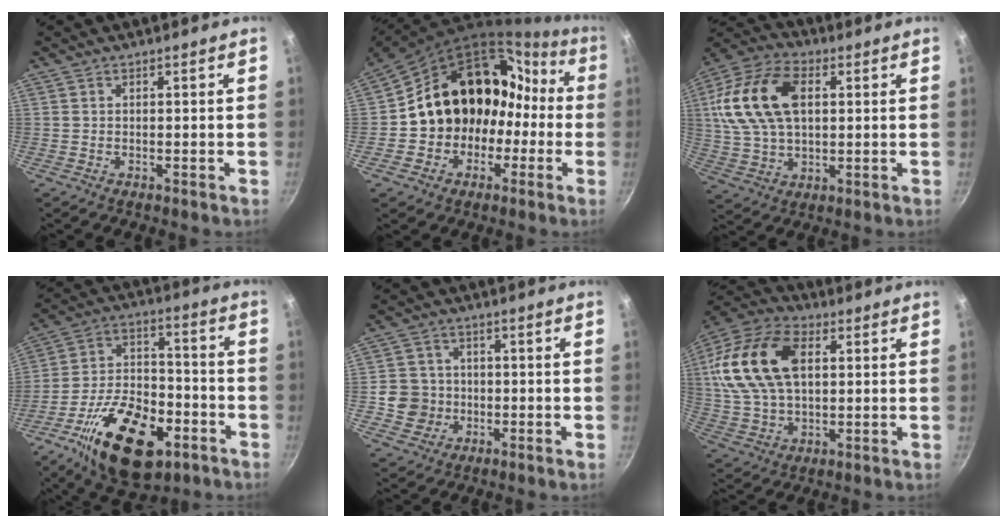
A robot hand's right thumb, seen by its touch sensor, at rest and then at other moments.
{"total": 21.1, "force": [-1.3, 17.8, 11.2], "torque": [-0.156, 0.079, -0.005]}
{"total": 18.4, "force": [3.8, 11.4, 13.9], "torque": [-0.260, 0.013, 0.064]}
{"total": 22.7, "force": [-10.4, 12.5, 15.9], "torque": [-0.243, 0.045, -0.167]}
{"total": 6.6, "force": [-1.2, 6.4, 1.3], "torque": [0.010, 0.021, -0.024]}
{"total": 20.3, "force": [4.3, 12.7, 15.3], "torque": [-0.289, 0.014, 0.072]}